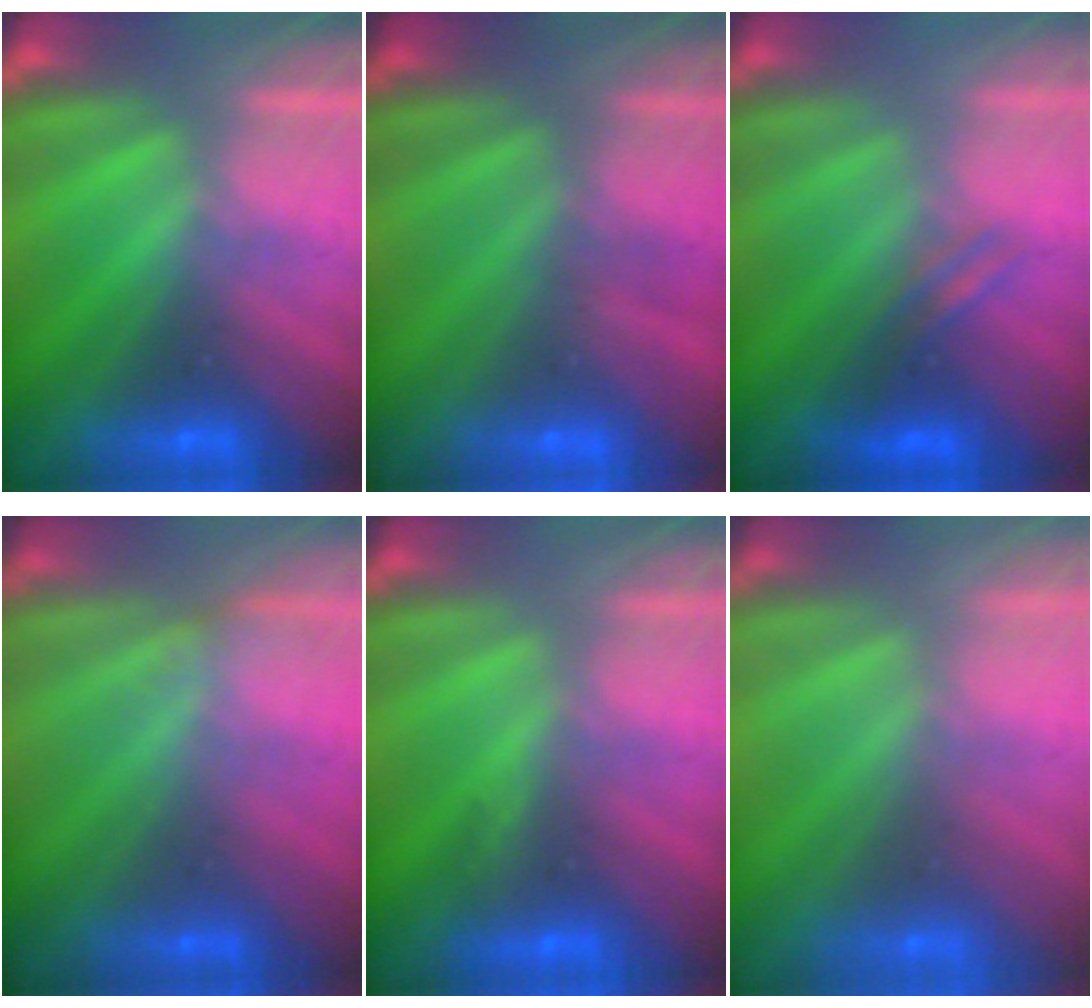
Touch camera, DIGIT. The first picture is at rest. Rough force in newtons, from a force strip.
{"total": 1.9}
{"total": 2.6}
{"total": 1.7}
{"total": 2.8}
{"total": 9.6}